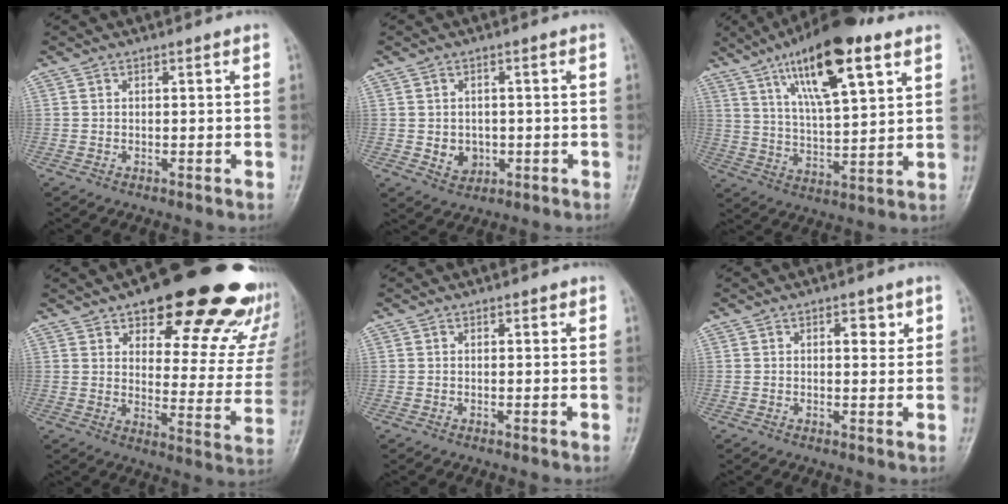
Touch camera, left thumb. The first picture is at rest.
{"total": 4.2, "force": [-0.6, 3.6, 2.0], "torque": [-0.015, 0.001, -0.001]}
{"total": 18.6, "force": [9.9, 5.6, 14.7], "torque": [-0.224, -0.028, 0.170]}
{"total": 28.3, "force": [18.7, 10.7, 18.3], "torque": [-0.198, -0.072, 0.242]}
{"total": 0.8, "force": [0.6, 0.5, 0.3], "torque": [0.004, -0.002, 0.003]}
{"total": 3.1, "force": [1.4, 1.7, 2.2], "torque": [-0.014, -0.004, 0.017]}